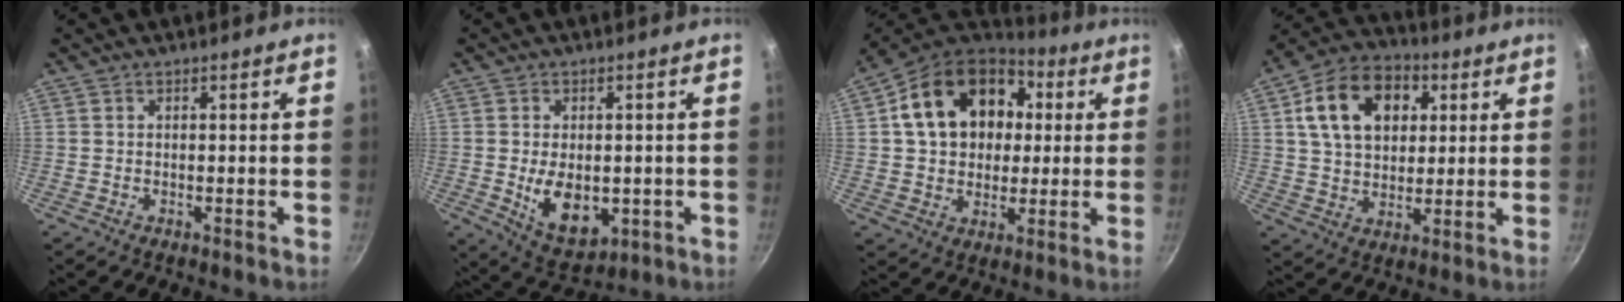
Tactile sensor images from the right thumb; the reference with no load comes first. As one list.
[{"total": 10.3, "force": [-1.3, 6.5, 7.9], "torque": [-0.106, -0.011, -0.001]}, {"total": 20.5, "force": [4.4, 15.4, 12.7], "torque": [-0.196, 0.027, 0.069]}, {"total": 16.4, "force": [4.9, 11.5, 10.7], "torque": [-0.155, 0.011, 0.072]}]